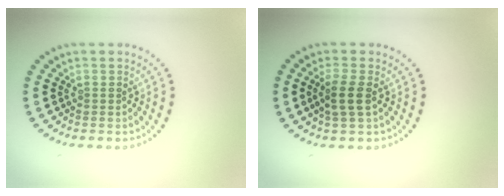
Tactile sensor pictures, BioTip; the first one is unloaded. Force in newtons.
{"total": 2.2, "press": 2.1, "slide": 0.8}